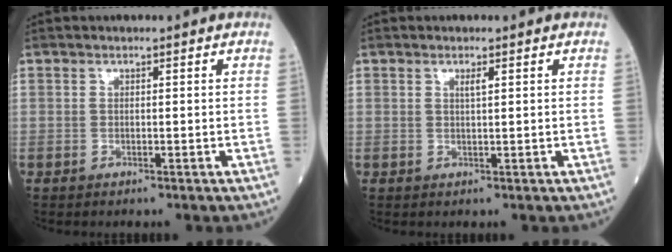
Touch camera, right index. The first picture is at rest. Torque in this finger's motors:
{"motor_torque": [-0.03, 0.02, -0.01, 0.00]}